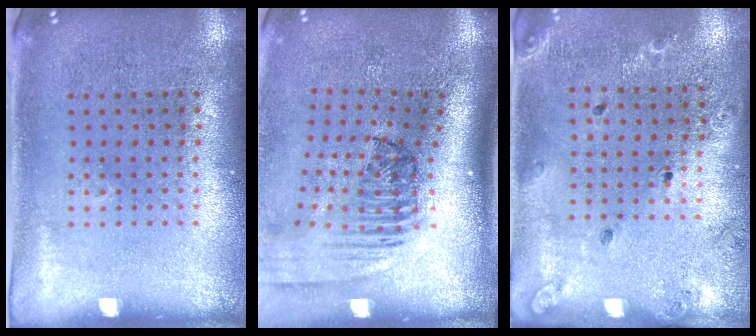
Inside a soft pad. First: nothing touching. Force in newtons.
{"total": 2.4, "press": 1.7, "slide": 1.7}
{"total": 1.3, "press": 1.3, "slide": 0.3}